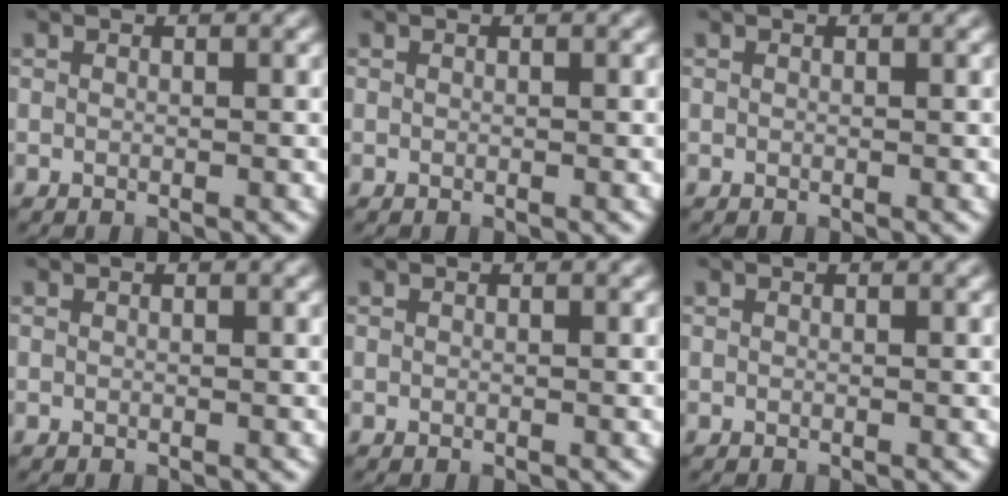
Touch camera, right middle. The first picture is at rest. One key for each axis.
{"total": 0.0}
{"total": 0.0}
{"total": 0.0}
{"total": 0.0}
{"total": 0.0}